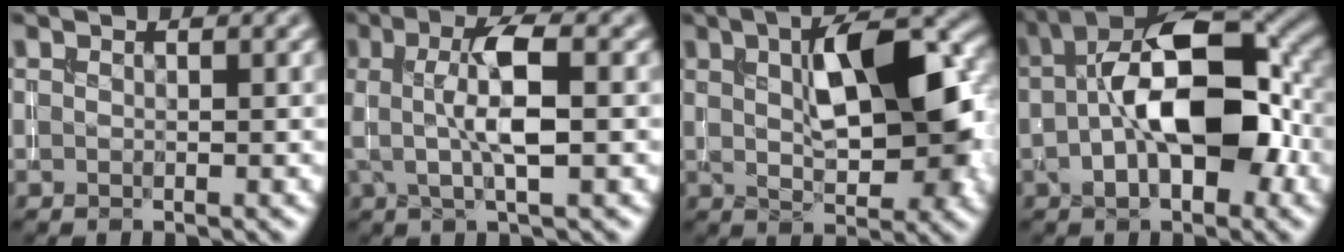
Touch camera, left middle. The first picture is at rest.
{"total": 5.0, "force": [0.4, 1.1, 4.8], "torque": [-0.087, 0.005, 0.004]}
{"total": 9.9, "force": [2.0, 4.0, 8.8], "torque": [-0.116, 0.015, 0.031]}
{"total": 11.6, "force": [-0.3, 5.8, 10.0], "torque": [-0.150, 0.019, -0.016]}